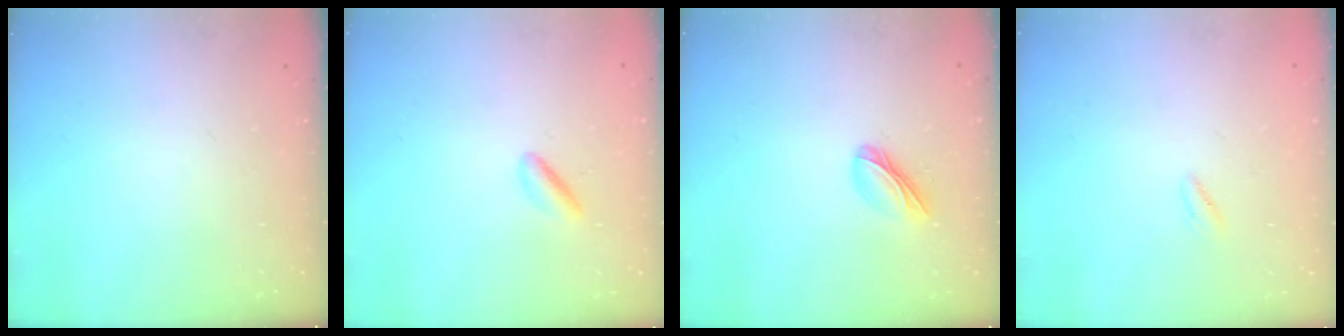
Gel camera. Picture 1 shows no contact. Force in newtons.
{"total": 2.3, "press": 2.2, "slide": 0.4}
{"total": 6.1, "press": 6.0, "slide": 0.7}
{"total": 1.1, "press": 0.8, "slide": 0.6}